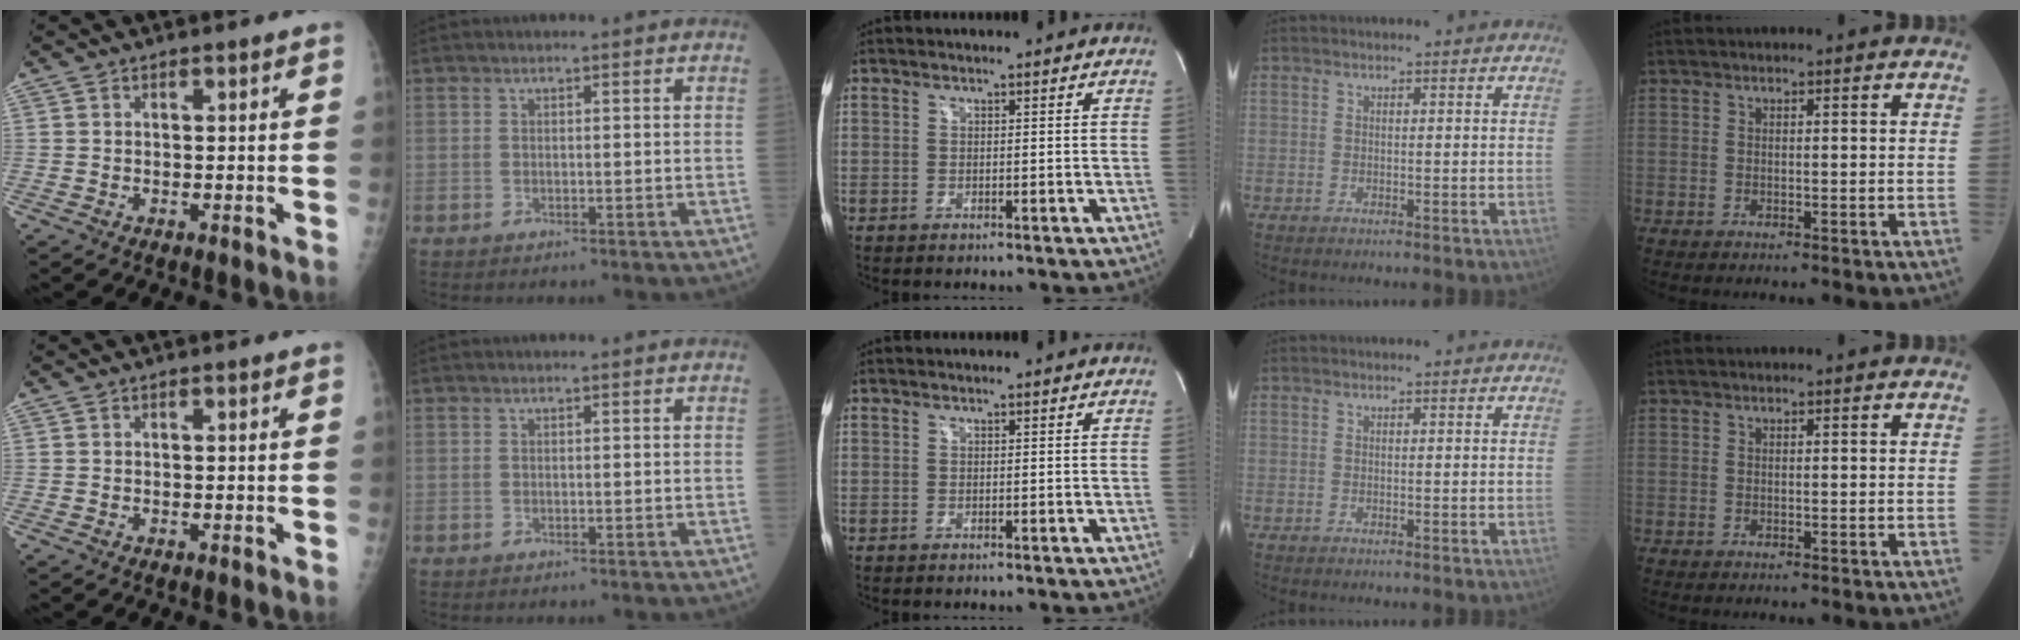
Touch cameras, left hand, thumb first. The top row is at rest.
{}